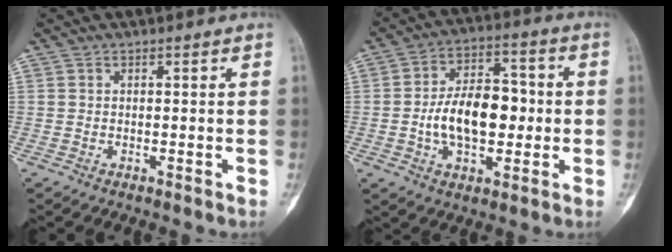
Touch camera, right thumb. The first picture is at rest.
{"total": 13.9, "force": [-1.1, 8.3, 11.1], "torque": [-0.163, 0.028, -0.019]}